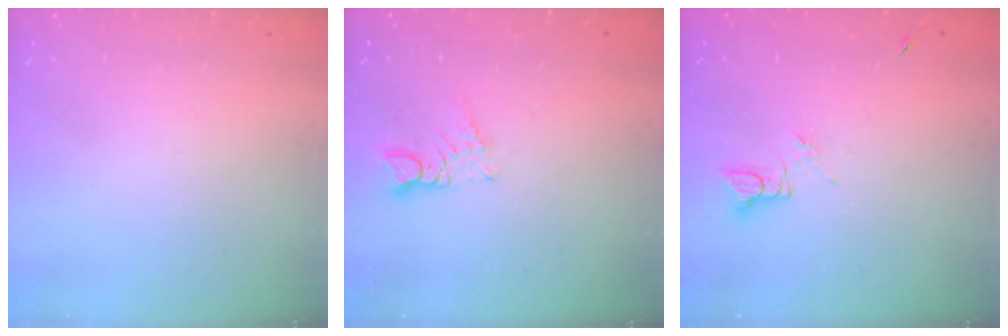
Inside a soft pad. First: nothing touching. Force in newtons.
{"total": 3.7, "press": 3.6, "slide": 0.3}
{"total": 3.4, "press": 3.4, "slide": 0.1}